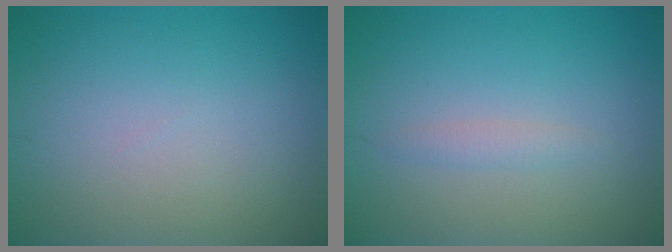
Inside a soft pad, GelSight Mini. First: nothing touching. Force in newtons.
{"total": 1.0, "press": 1.0, "slide": 0.1}